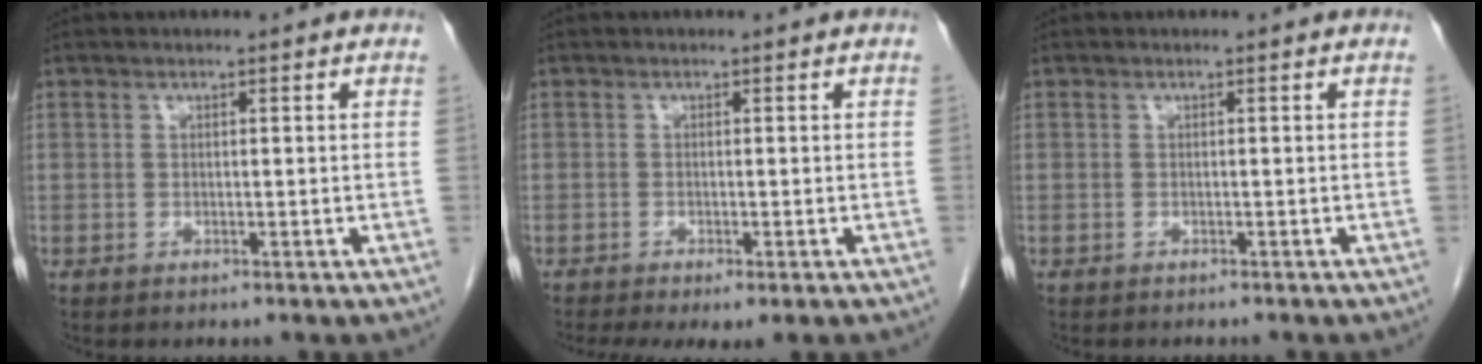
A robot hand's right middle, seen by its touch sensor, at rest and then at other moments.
{"total": 6.1, "force": [-4.5, 1.2, 3.9], "torque": [-0.057, -0.019, -0.069]}
{"total": 2.5, "force": [-2.2, 0.5, 0.9], "torque": [-0.015, -0.003, -0.025]}